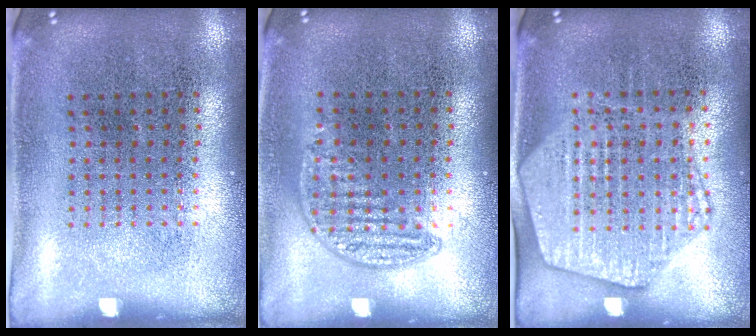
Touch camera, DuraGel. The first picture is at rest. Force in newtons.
{"total": 0.8, "press": 0.6, "slide": 0.5}
{"total": 1.9, "press": 1.8, "slide": 0.7}